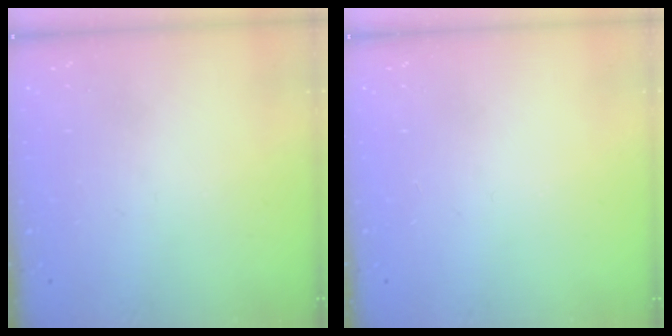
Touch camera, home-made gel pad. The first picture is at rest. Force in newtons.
{"total": 0.0}